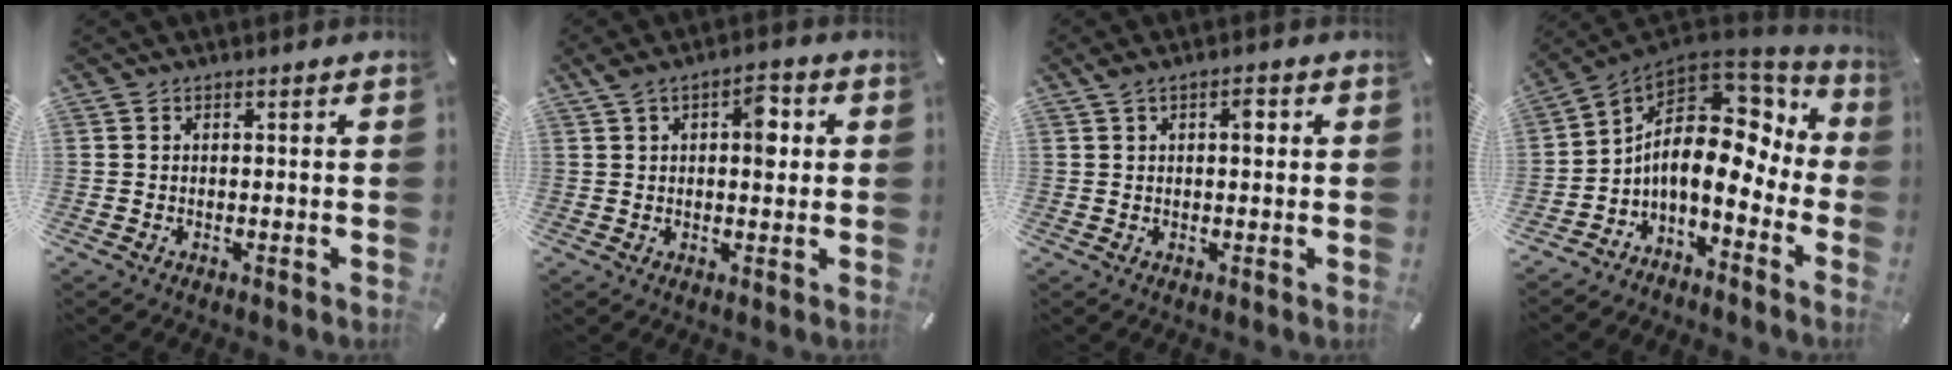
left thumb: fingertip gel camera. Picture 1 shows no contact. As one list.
[{"total": 6.8, "force": [1.7, 3.8, 5.5], "torque": [-0.070, -0.003, 0.021]}, {"total": 3.5, "force": [1.2, 1.7, 2.8], "torque": [-0.036, 0.000, 0.012]}, {"total": 12.2, "force": [0.8, 7.4, 9.6], "torque": [-0.178, -0.035, 0.010]}]